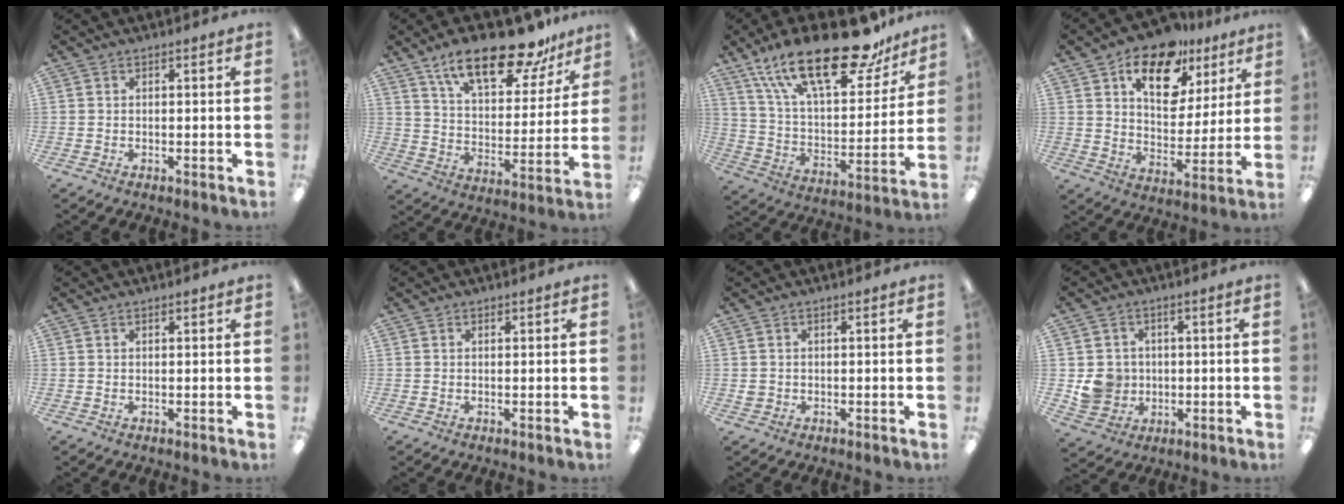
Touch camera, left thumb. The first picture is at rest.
{"total": 19.9, "force": [14.5, 6.9, 11.6], "torque": [-0.191, -0.083, 0.246]}
{"total": 27.6, "force": [18.5, 10.2, 17.8], "torque": [-0.291, -0.106, 0.312]}
{"total": 15.5, "force": [10.0, 8.6, 8.1], "torque": [-0.121, -0.050, 0.175]}
{"total": 1.1, "force": [0.8, 0.3, 0.7], "torque": [-0.016, 0.001, 0.014]}
{"total": 0.6, "force": [0.5, 0.3, 0.3], "torque": [-0.007, 0.002, 0.009]}
{"total": 1.4, "force": [0.5, 1.3, 0.4], "torque": [-0.010, 0.005, 0.007]}
{"total": 7.0, "force": [0.1, 6.9, 1.5], "torque": [-0.036, 0.011, 0.011]}